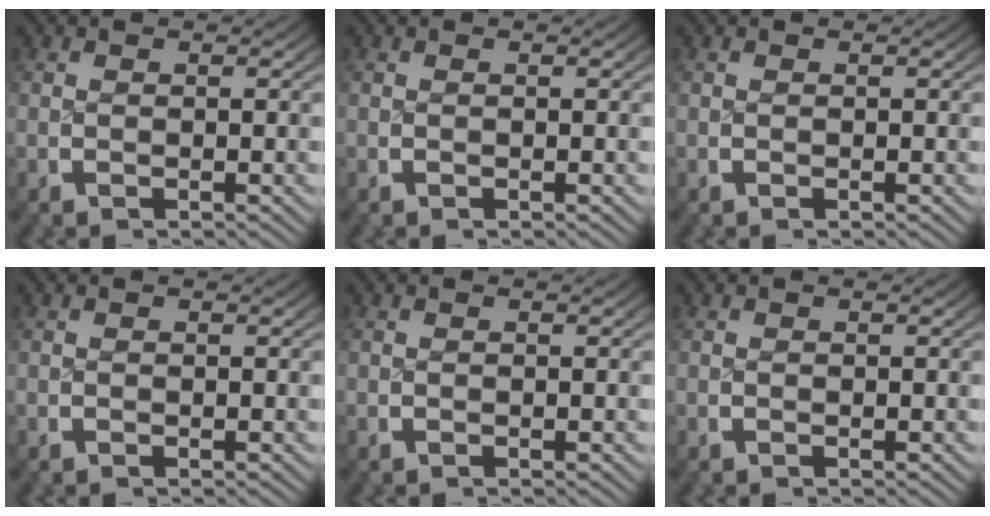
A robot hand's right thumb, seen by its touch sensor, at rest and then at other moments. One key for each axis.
{"total": 0.0}
{"total": 0.0}
{"total": 0.0}
{"total": 0.0}
{"total": 0.0}